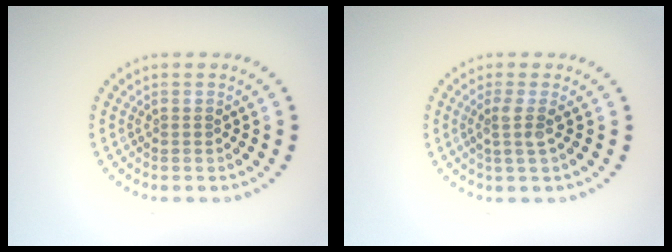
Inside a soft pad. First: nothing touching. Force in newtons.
{"total": 1.8, "press": 1.3, "slide": 1.2}